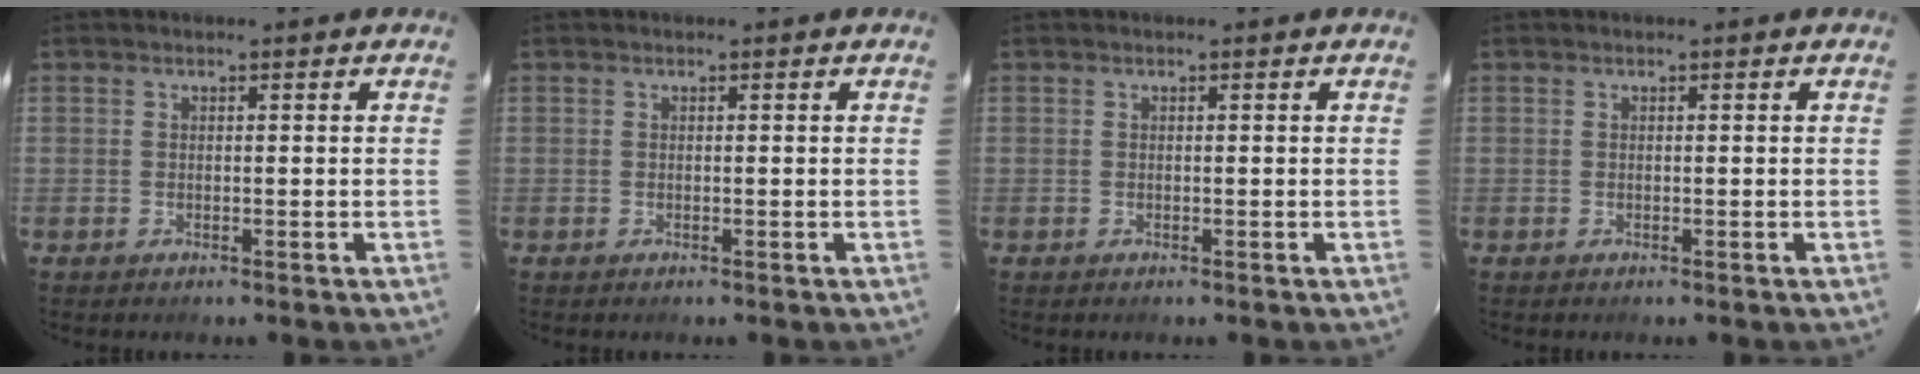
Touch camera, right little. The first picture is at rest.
{"total": 0.0}
{"total": 0.0}
{"total": 0.0}